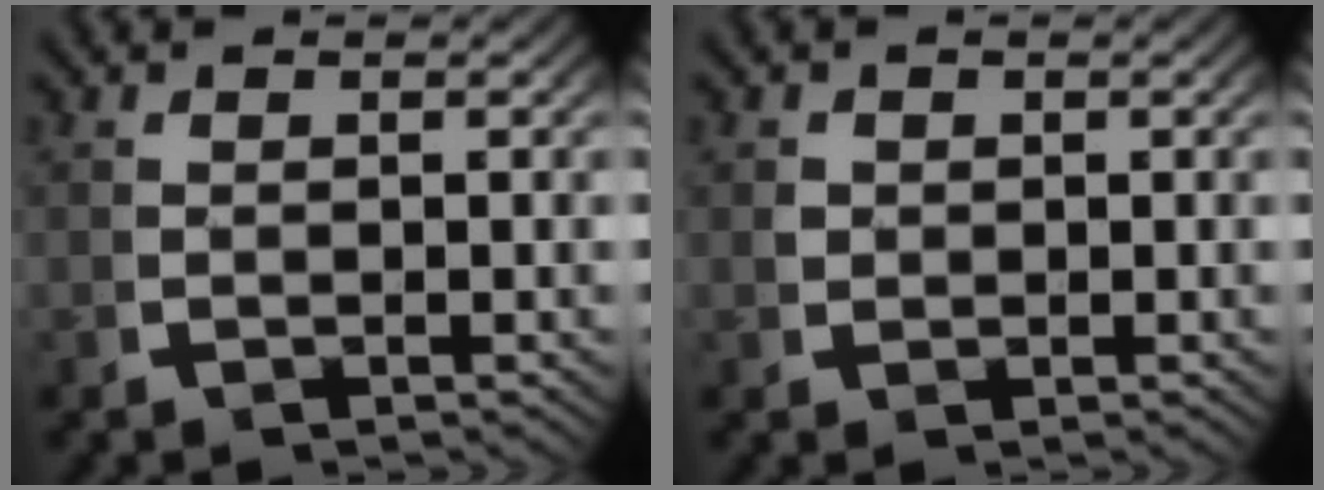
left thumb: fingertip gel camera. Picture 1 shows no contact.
{"total": 1.2, "force": [0.4, 1.1, 0.4], "torque": [-0.012, -0.010, 0.011]}